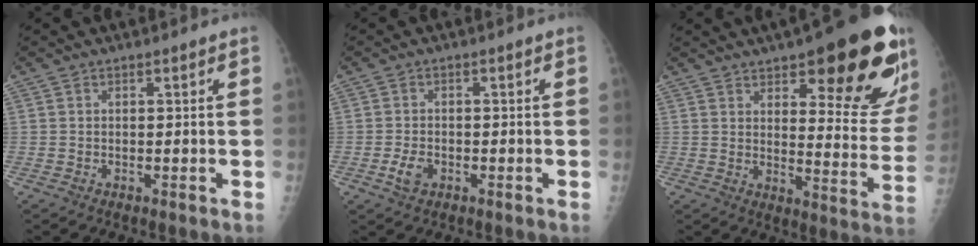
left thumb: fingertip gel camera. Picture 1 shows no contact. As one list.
[{"total": 3.0, "force": [-1.2, 2.0, 1.9], "torque": [-0.036, 0.002, -0.022]}, {"total": 23.7, "force": [13.6, 7.3, 18.0], "torque": [-0.195, -0.064, 0.178]}]